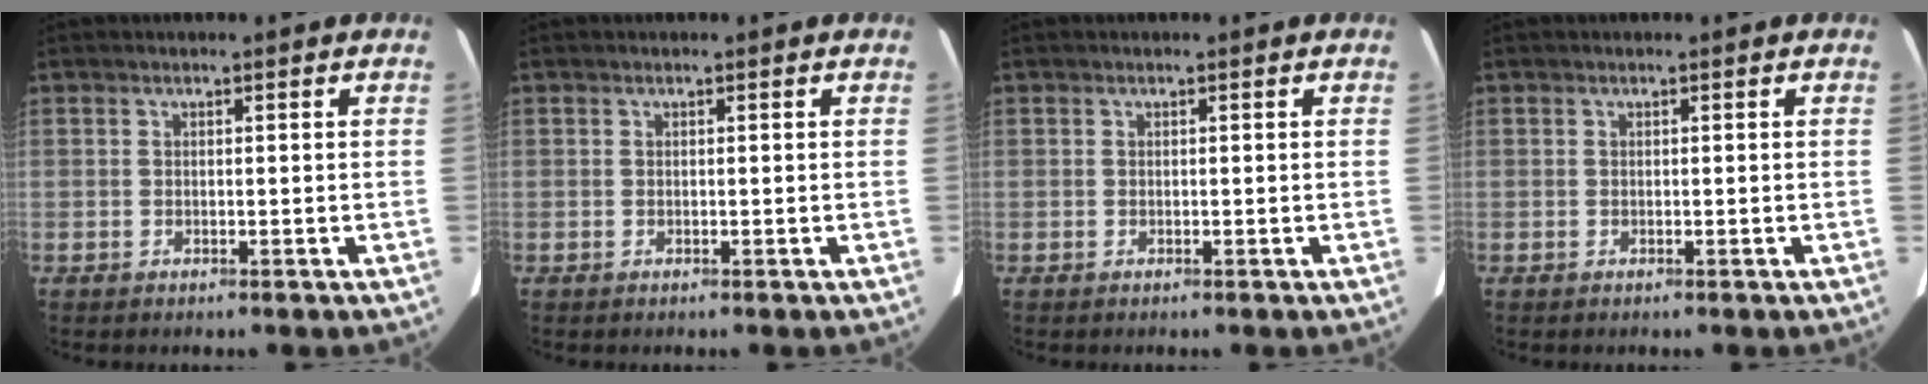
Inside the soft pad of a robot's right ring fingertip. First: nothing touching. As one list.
[{"total": 0.0}, {"total": 0.0}, {"total": 0.0}]